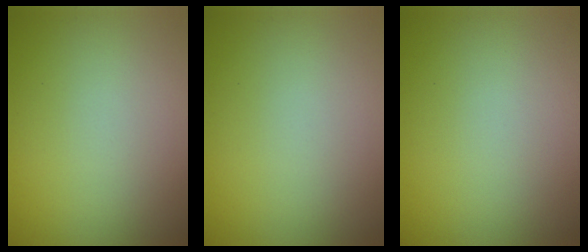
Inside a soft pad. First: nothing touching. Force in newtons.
{"total": 0.0}
{"total": 0.0}